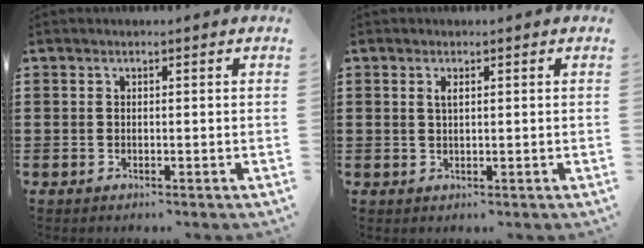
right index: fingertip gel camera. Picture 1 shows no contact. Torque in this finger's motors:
{"motor_torque": [0.56, 0.54, 0.14, 0.03]}